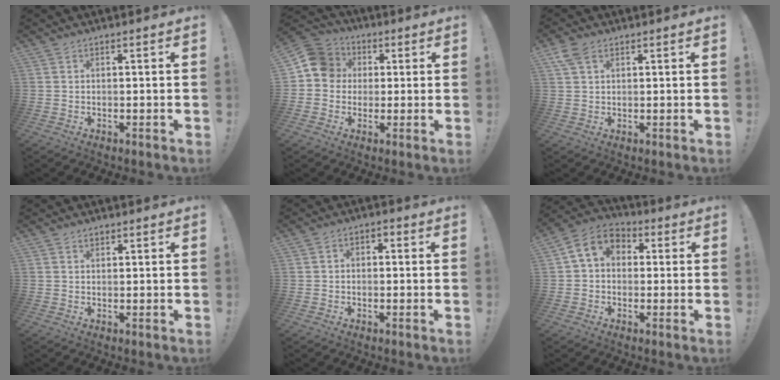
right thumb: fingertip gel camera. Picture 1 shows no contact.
{"total": 10.2, "force": [1.2, 9.6, 3.4], "torque": [-0.045, 0.011, 0.027]}
{"total": 4.7, "force": [2.5, 2.7, 2.9], "torque": [-0.053, -0.003, 0.050]}
{"total": 1.0, "force": [0.7, 0.6, 0.2], "torque": [0.000, -0.003, 0.014]}
{"total": 2.4, "force": [-1.5, 1.5, 1.0], "torque": [-0.015, 0.013, -0.030]}
{"total": 8.6, "force": [1.6, 6.7, 5.1], "torque": [-0.092, 0.008, 0.036]}